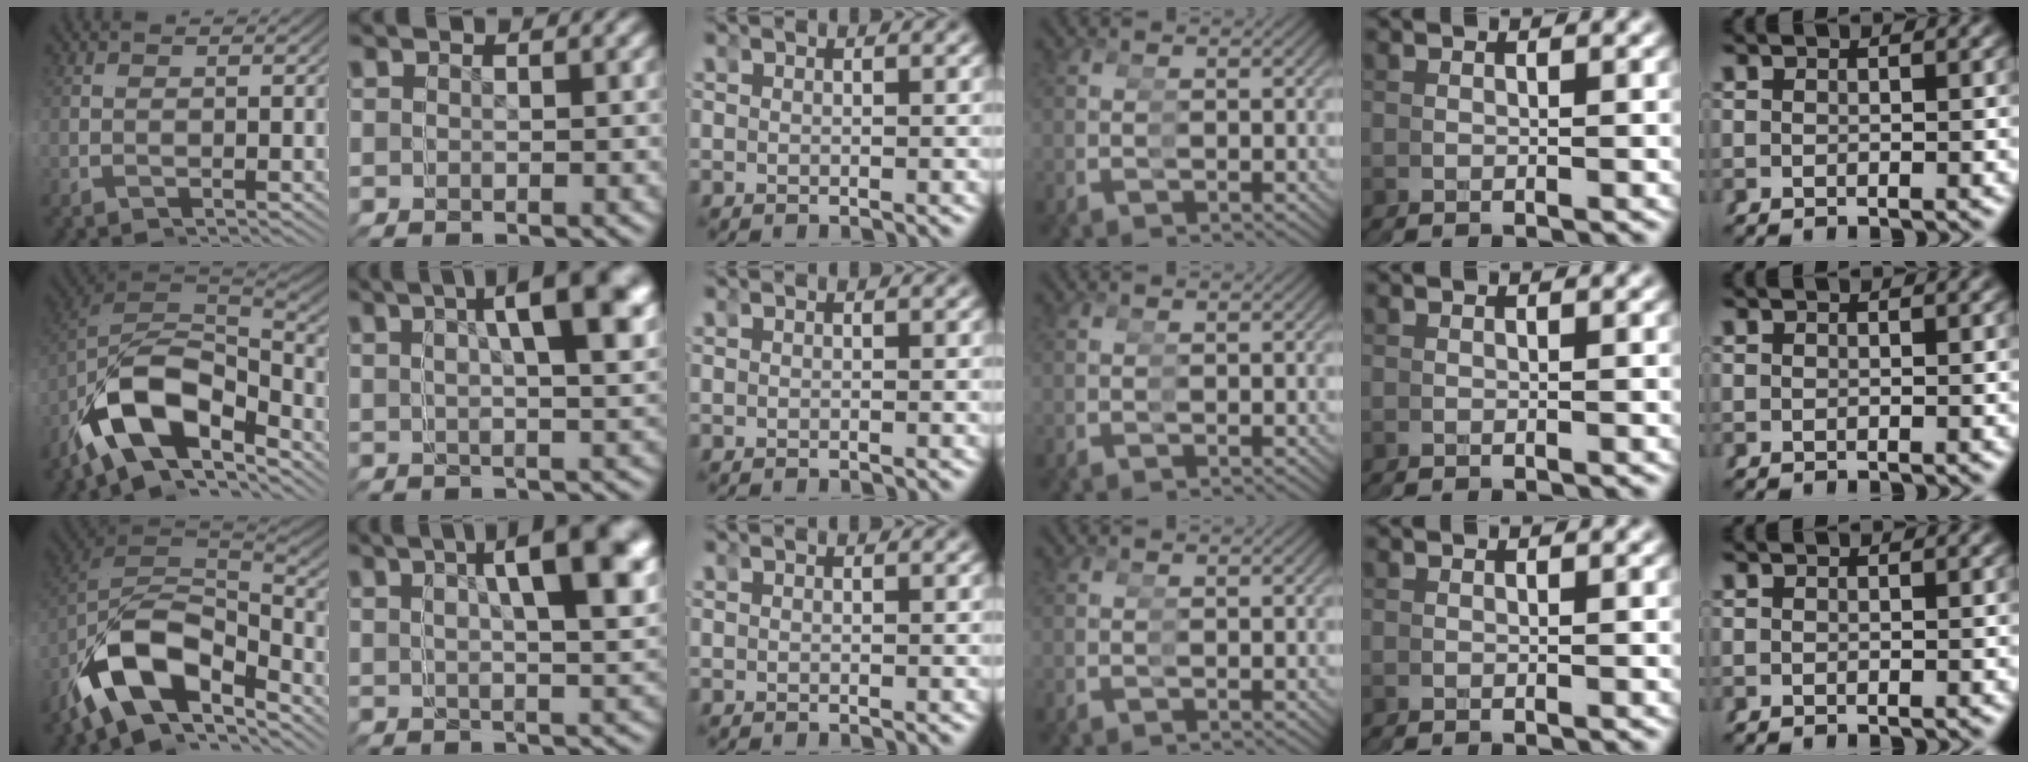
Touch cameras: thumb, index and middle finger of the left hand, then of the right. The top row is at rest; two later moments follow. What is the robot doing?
{"motion": "grasp_and_lifting", "object": "toy banana"}